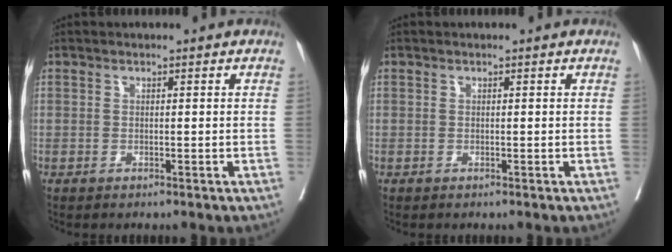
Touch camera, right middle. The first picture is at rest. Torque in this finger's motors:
{"motor_torque": [0.00, 0.00, 0.00, 0.00]}